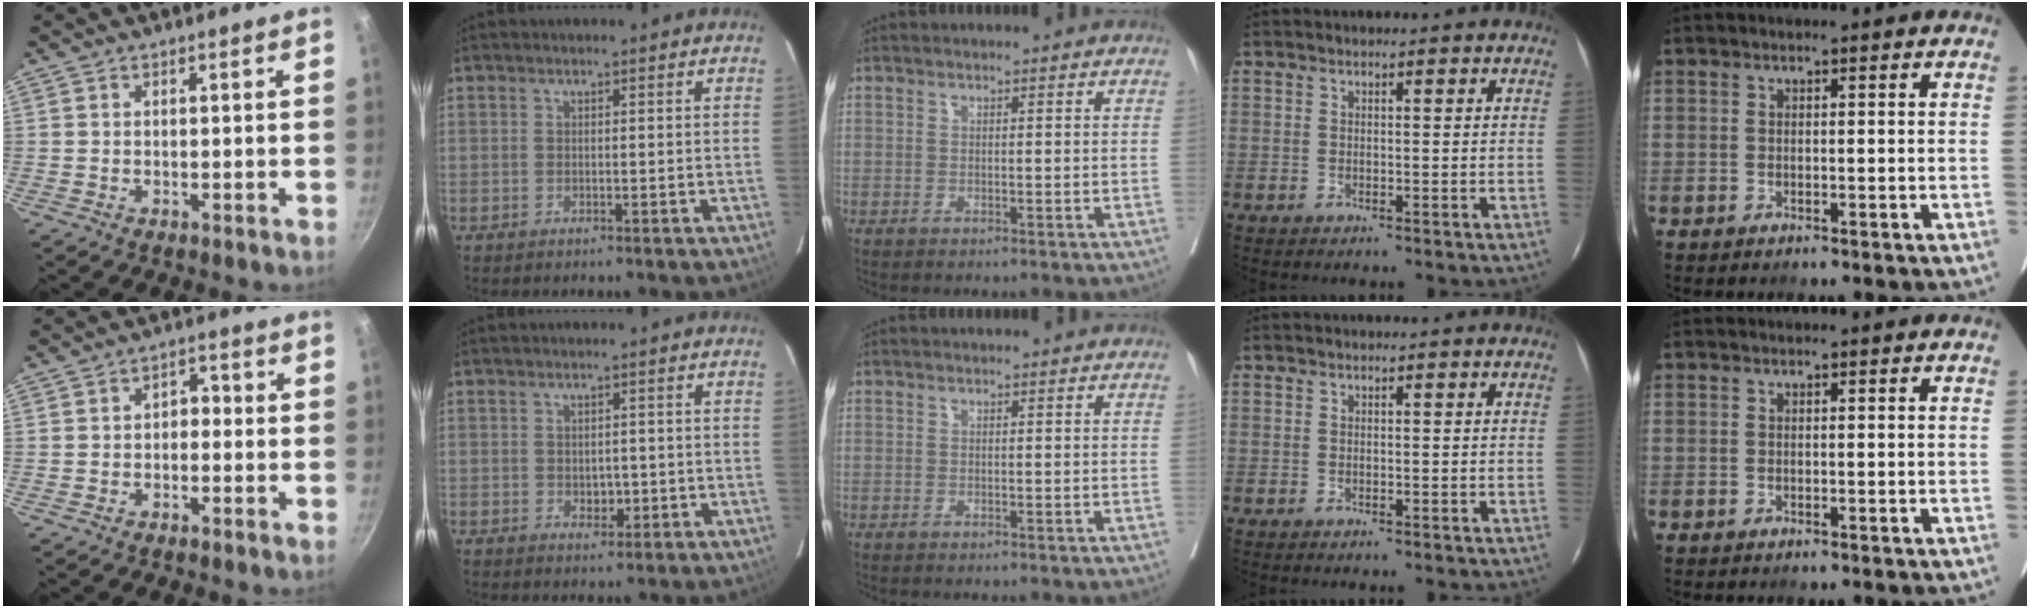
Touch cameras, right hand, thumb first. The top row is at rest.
{"thumb": {"total": 2.9, "force": [-0.6, 2.0, 1.9], "torque": [-0.009, 0.017, -0.019]}, "index": {"total": 2.5, "force": [-0.6, 1.7, 1.7], "torque": [-0.021, 0.003, -0.002]}}